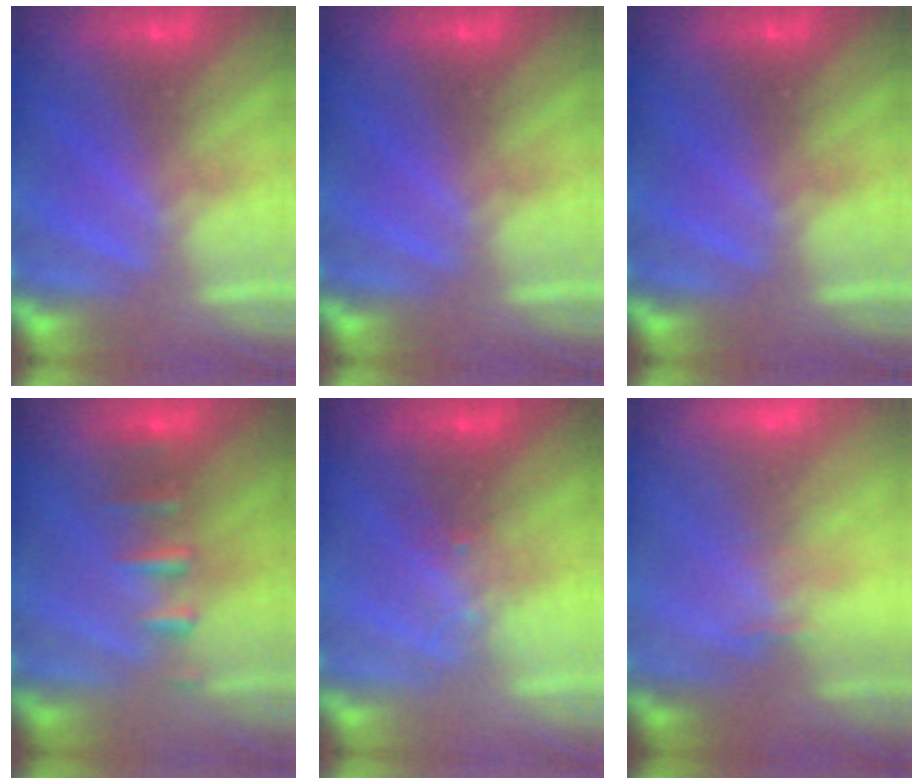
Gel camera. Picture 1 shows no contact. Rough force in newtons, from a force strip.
{"total": 0.0}
{"total": 0.0}
{"total": 2.4}
{"total": 2.4}
{"total": 7.6}